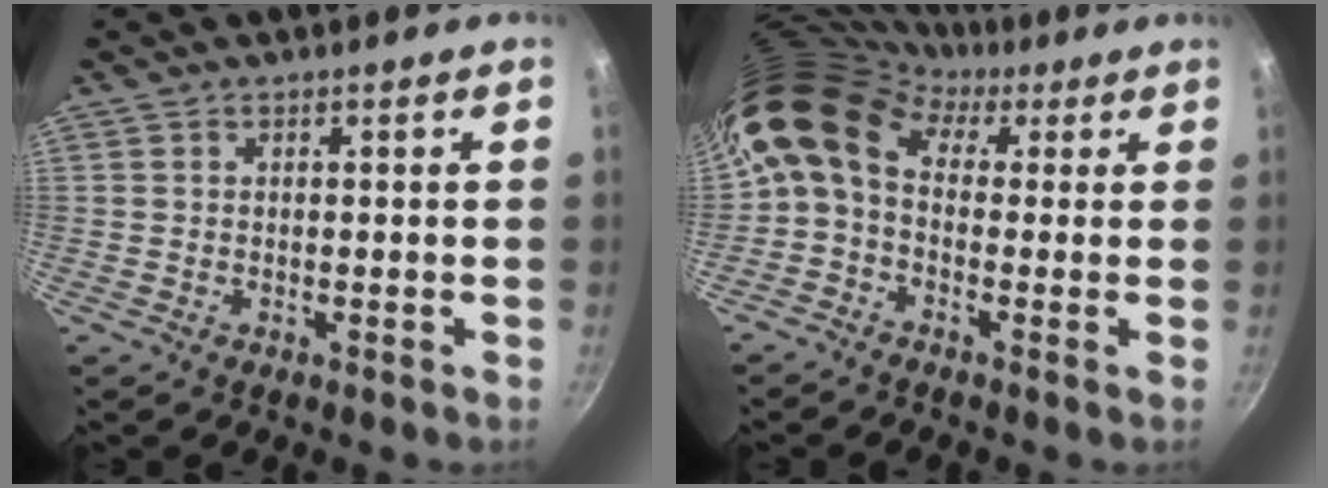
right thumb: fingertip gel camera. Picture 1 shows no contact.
{"total": 12.6, "force": [2.6, 9.2, 8.2], "torque": [-0.156, 0.030, 0.021]}